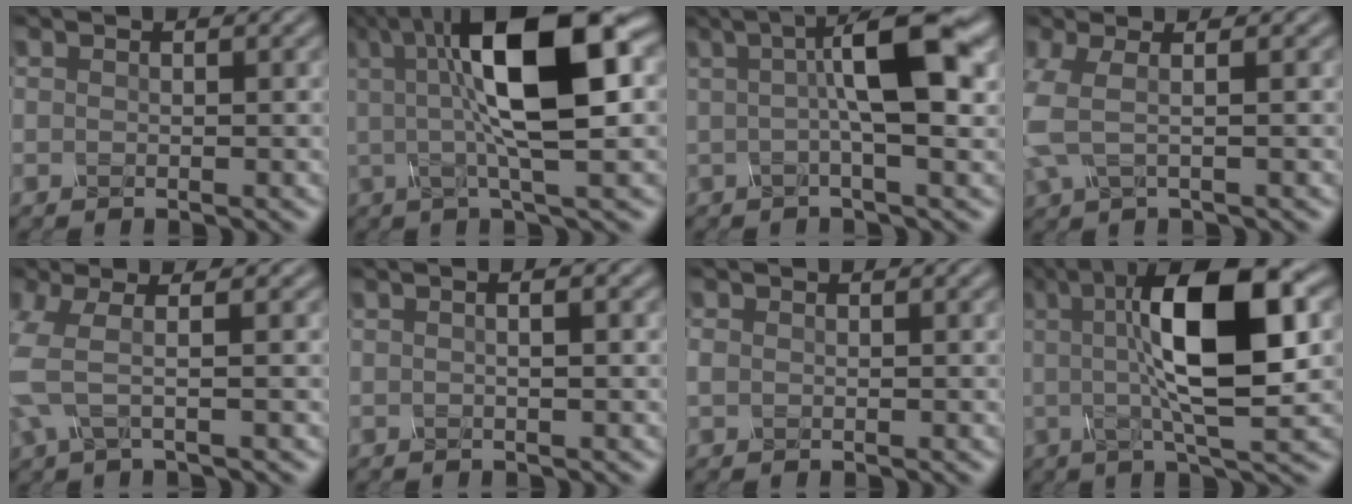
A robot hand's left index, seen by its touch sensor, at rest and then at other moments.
{"total": 11.6, "force": [2.5, 3.0, 11.0], "torque": [-0.172, 0.015, 0.040]}
{"total": 8.0, "force": [1.7, 1.7, 7.7], "torque": [-0.109, 0.014, 0.019]}
{"total": 3.4, "force": [0.1, 1.3, 3.2], "torque": [-0.082, 0.002, -0.003]}
{"total": 3.8, "force": [0.0, 1.1, 3.7], "torque": [-0.093, -0.005, -0.005]}
{"total": 2.2, "force": [0.6, 0.9, 1.9], "torque": [-0.015, 0.001, -0.009]}
{"total": 0.7, "force": [0.0, 0.6, 0.4], "torque": [-0.008, -0.001, -0.001]}
{"total": 11.8, "force": [2.1, 3.0, 11.2], "torque": [-0.170, 0.016, 0.033]}